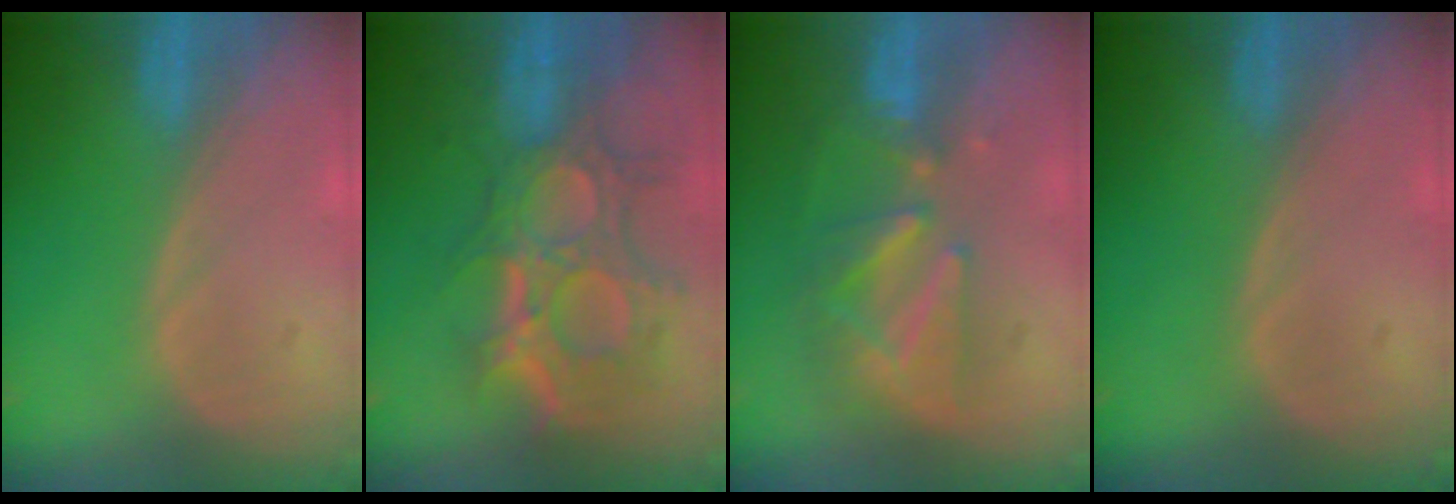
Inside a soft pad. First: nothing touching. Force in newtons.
{"total": 11.8, "press": 10.6, "slide": 5.2}
{"total": 8.2, "press": 7.6, "slide": 3.1}
{"total": 0.0}